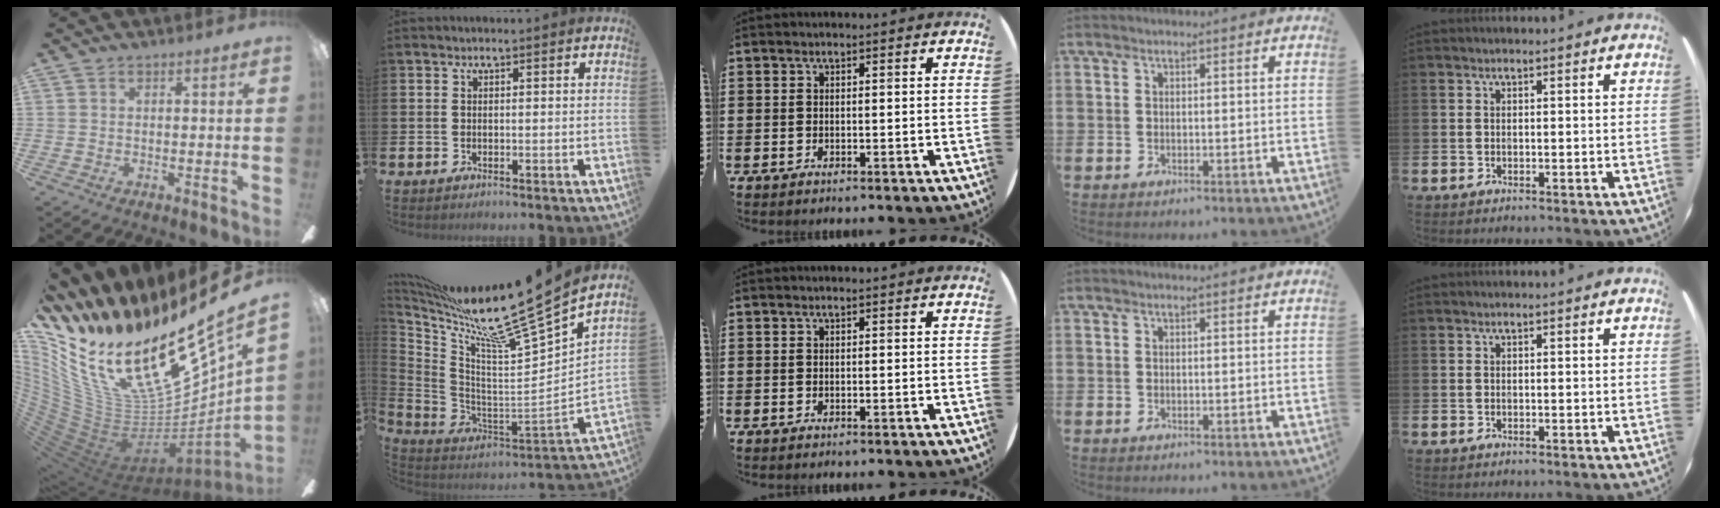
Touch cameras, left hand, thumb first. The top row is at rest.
{"thumb": {"total": 30.6, "force": [14.8, 13.2, 23.3], "torque": [-0.410, -0.140, 0.312]}, "index": {"total": 14.2, "force": [12.2, -0.2, 7.2], "torque": [-0.161, -0.097, 0.192]}}